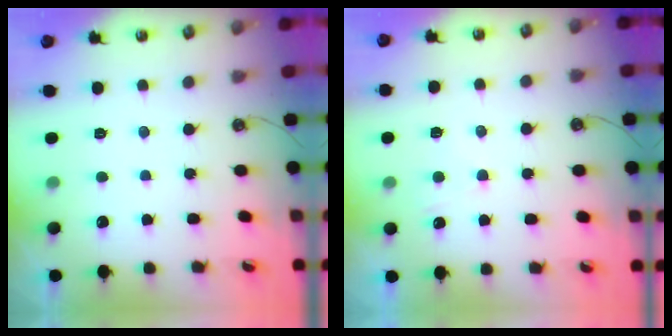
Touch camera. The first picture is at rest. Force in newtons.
{"total": 3.8, "press": 3.8, "slide": 0.5}